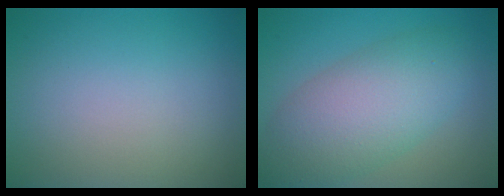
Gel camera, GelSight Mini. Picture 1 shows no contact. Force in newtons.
{"total": 7.8, "press": 7.8, "slide": 0.4}